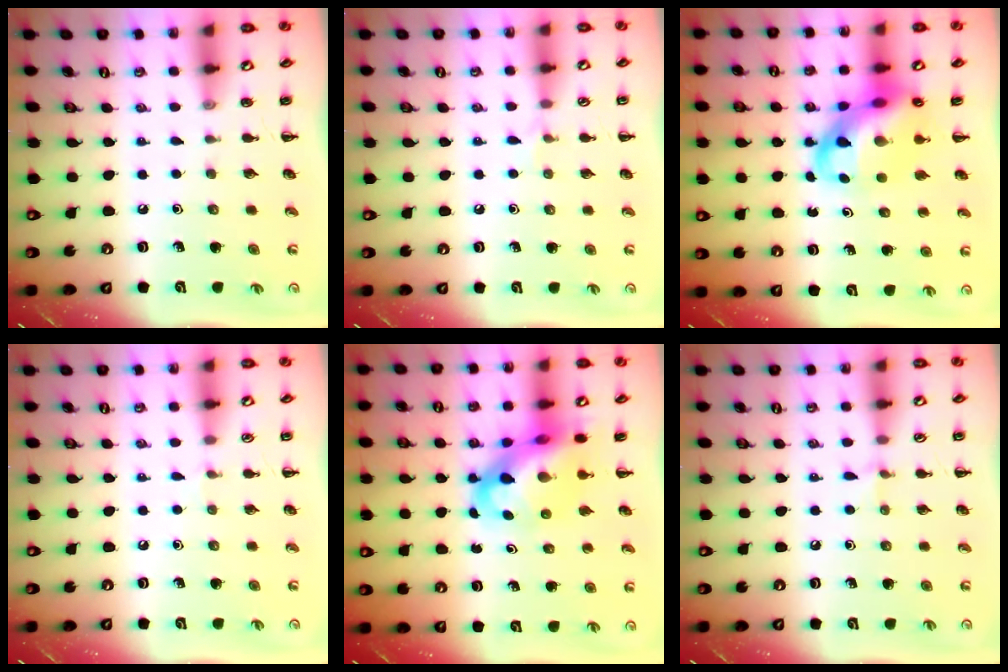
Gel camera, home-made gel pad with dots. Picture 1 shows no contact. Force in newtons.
{"total": 4.0, "press": 3.7, "slide": 1.3}
{"total": 13.5, "press": 13.1, "slide": 3.5}
{"total": 2.9, "press": 2.7, "slide": 1.1}
{"total": 10.1, "press": 9.8, "slide": 2.5}
{"total": 4.9, "press": 4.6, "slide": 1.5}